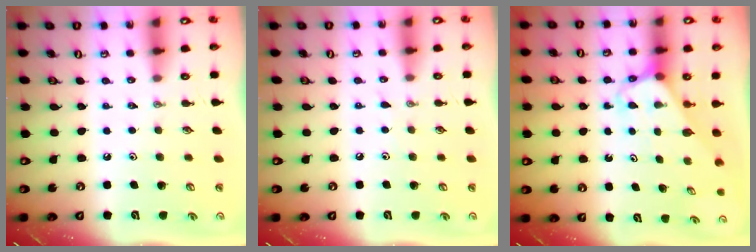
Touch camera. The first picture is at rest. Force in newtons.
{"total": 3.5, "press": 3.5, "slide": 0.5}
{"total": 3.1, "press": 3.0, "slide": 0.3}